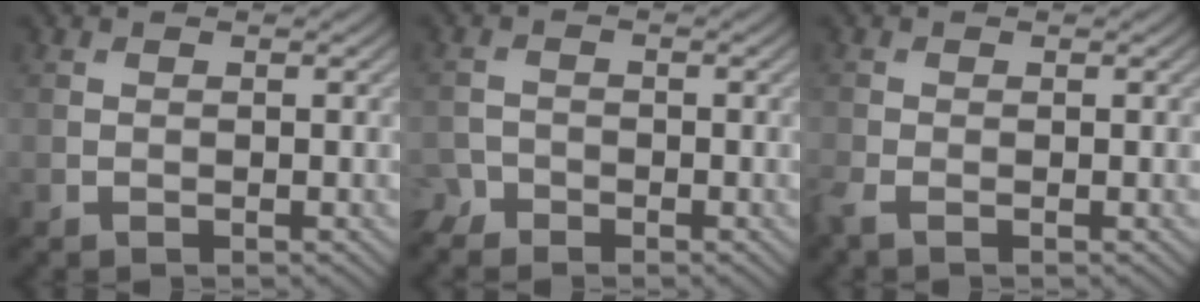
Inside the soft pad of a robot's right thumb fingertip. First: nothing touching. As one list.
[{"total": 2.1, "force": [-1.8, 1.1, 0.3], "torque": [-0.009, -0.004, -0.045]}, {"total": 1.5, "force": [-1.1, 0.3, 1.0], "torque": [-0.034, -0.008, -0.030]}]